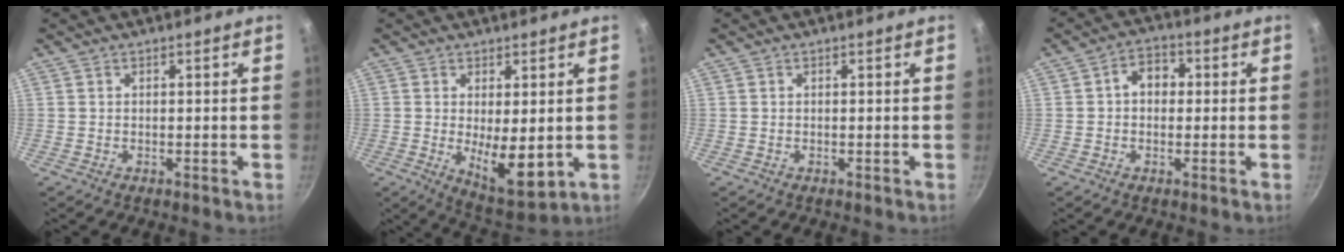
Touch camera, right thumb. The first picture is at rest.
{"total": 9.5, "force": [-0.3, 3.7, 8.7], "torque": [-0.122, -0.028, 0.013]}
{"total": 0.0}
{"total": 5.5, "force": [0.5, 4.3, 3.5], "torque": [-0.026, 0.014, -0.002]}